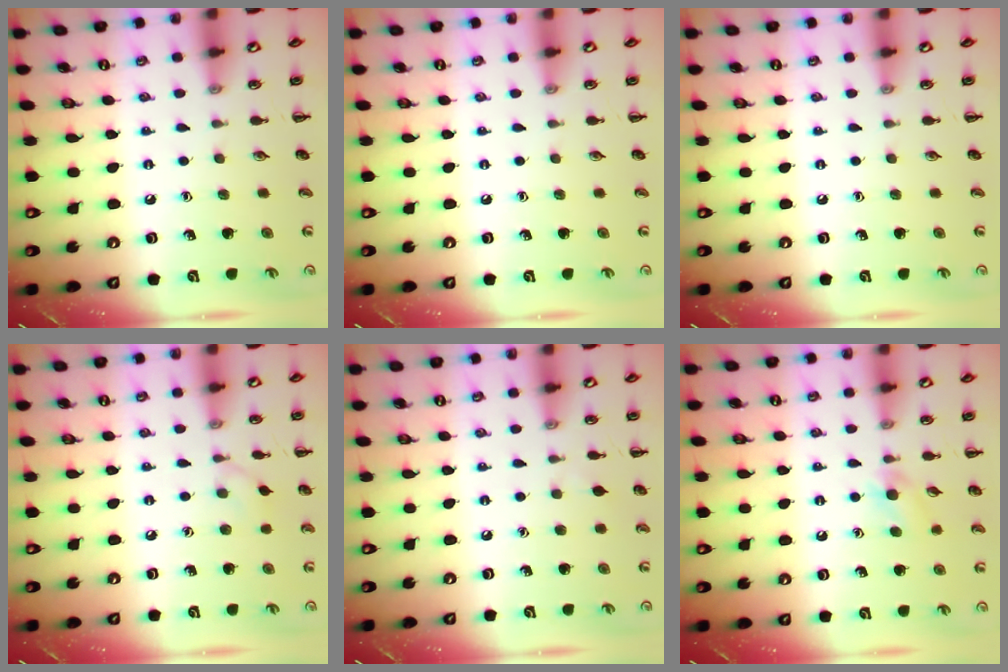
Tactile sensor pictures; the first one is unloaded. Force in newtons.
{"total": 0.0}
{"total": 0.0}
{"total": 2.8, "press": 2.5, "slide": 1.1}
{"total": 2.3, "press": 2.0, "slide": 1.0}
{"total": 4.6, "press": 4.2, "slide": 1.9}